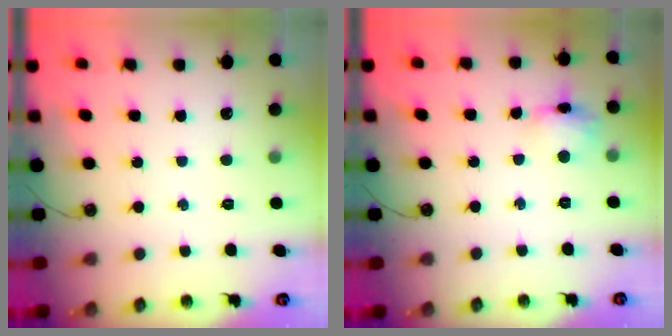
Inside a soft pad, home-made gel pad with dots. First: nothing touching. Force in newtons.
{"total": 9.3, "press": 9.3, "slide": 0.7}